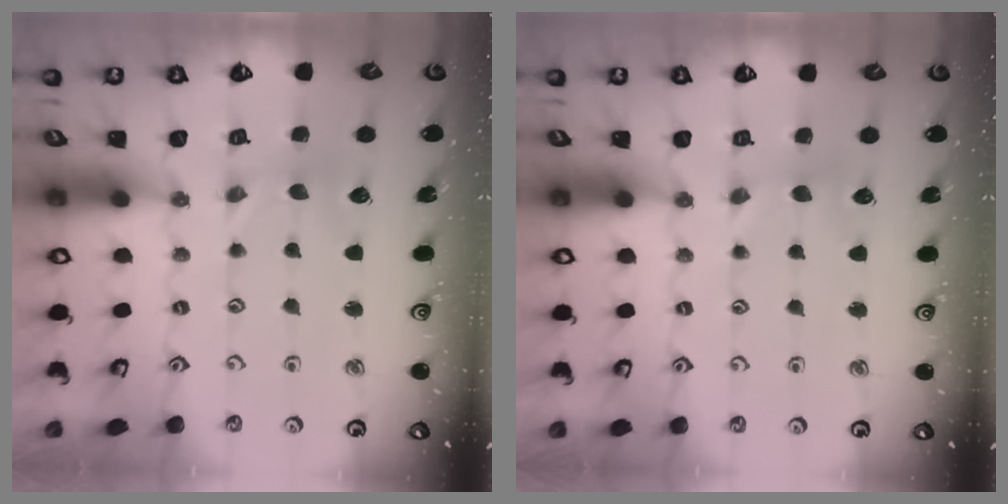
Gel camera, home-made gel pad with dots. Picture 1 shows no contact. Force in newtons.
{"total": 2.0, "press": 1.9, "slide": 0.4}